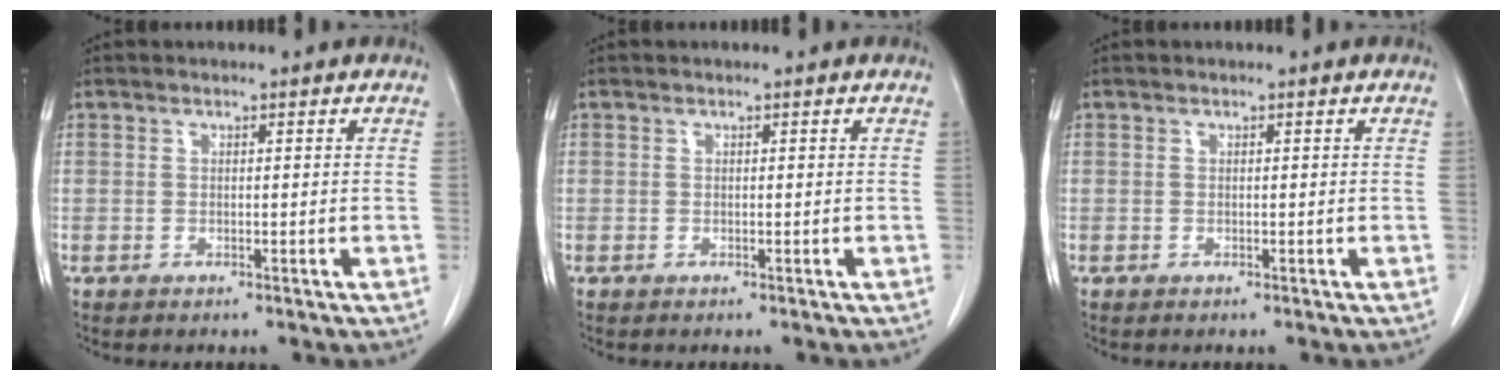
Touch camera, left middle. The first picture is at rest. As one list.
[{"total": 0.0}, {"total": 0.0}]